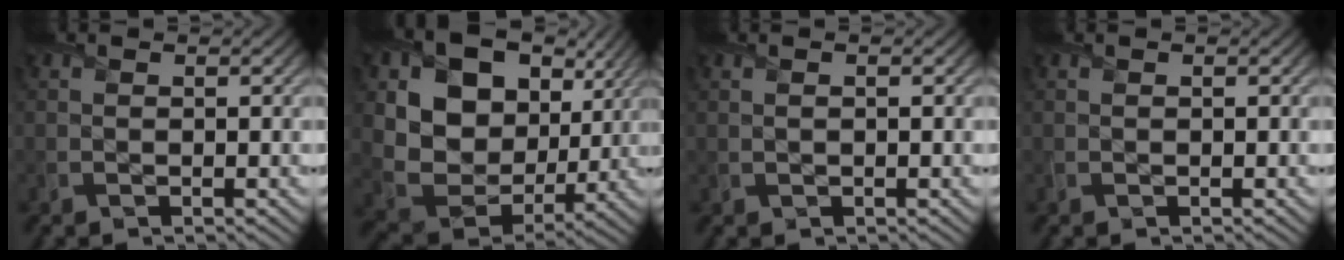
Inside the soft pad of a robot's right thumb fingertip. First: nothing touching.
{"total": 15.3, "force": [5.5, 11.7, 8.1], "torque": [-0.201, 0.020, 0.113]}
{"total": 0.6, "force": [0.2, 0.0, 0.5], "torque": [-0.012, 0.005, 0.005]}
{"total": 0.0}